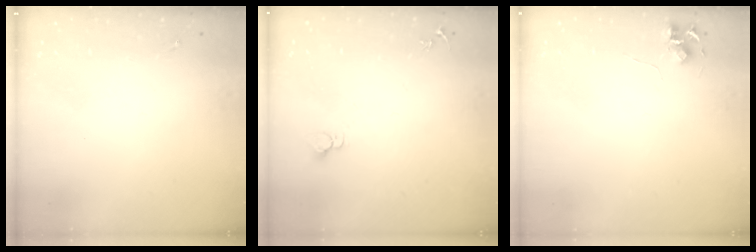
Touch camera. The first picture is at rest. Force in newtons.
{"total": 2.7, "press": 2.7, "slide": 0.2}
{"total": 5.9, "press": 5.9, "slide": 0.5}